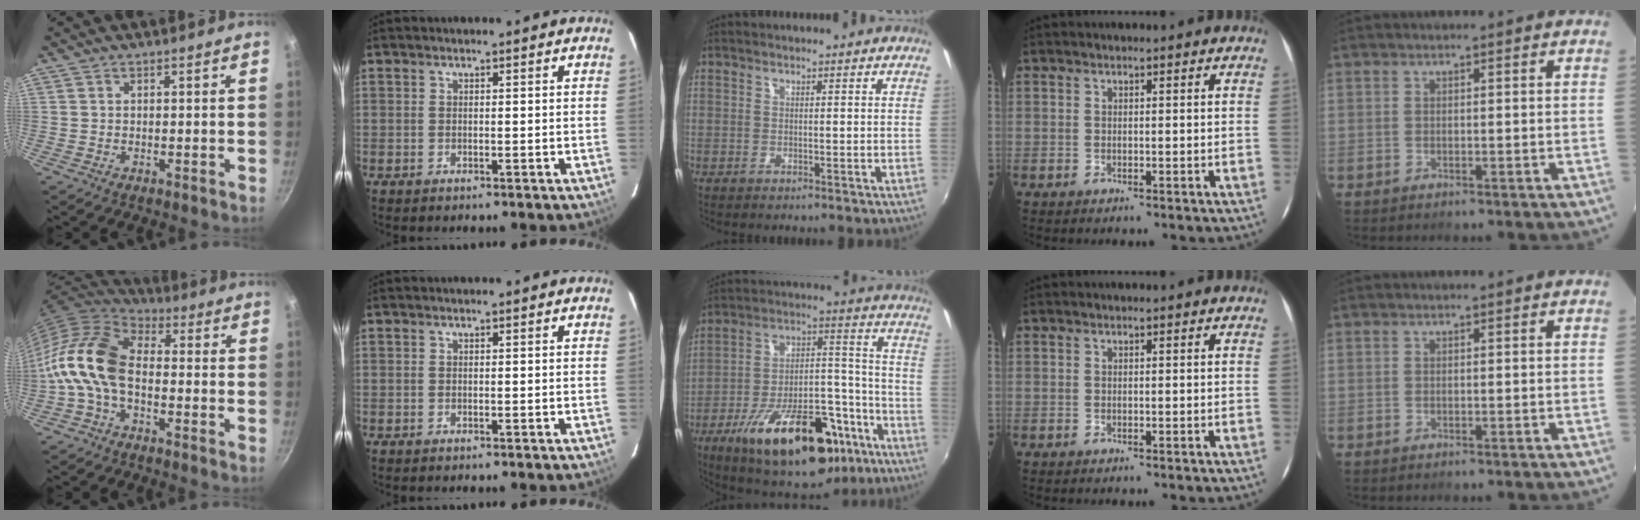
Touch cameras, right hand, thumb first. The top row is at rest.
{"thumb": {"total": 12.6, "force": [-2.8, 7.6, 9.7], "torque": [-0.182, 0.039, -0.075]}, "middle": {"total": 27.2, "force": [-15.7, 11.8, 18.9], "torque": [-0.306, 0.011, -0.221]}}